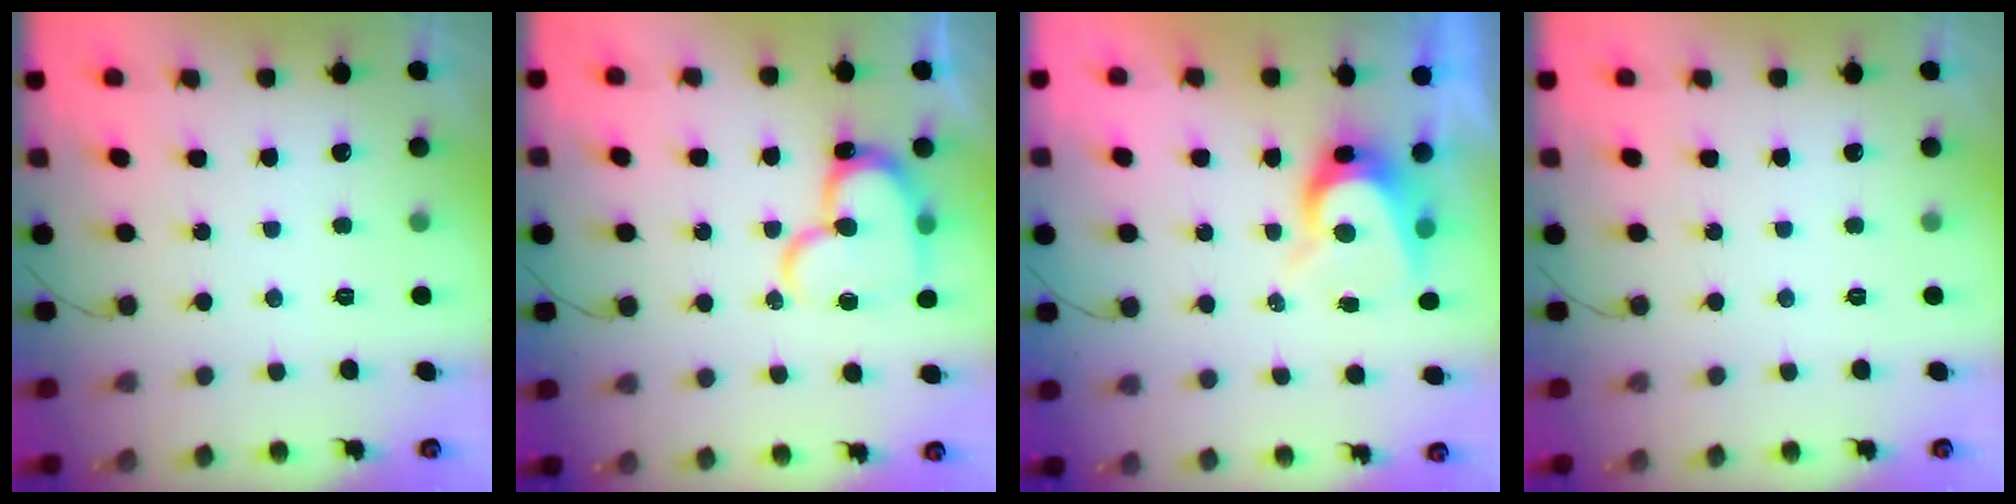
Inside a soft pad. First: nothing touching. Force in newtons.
{"total": 17.2, "press": 17.2, "slide": 1.5}
{"total": 7.6, "press": 7.6, "slide": 0.8}
{"total": 0.0}